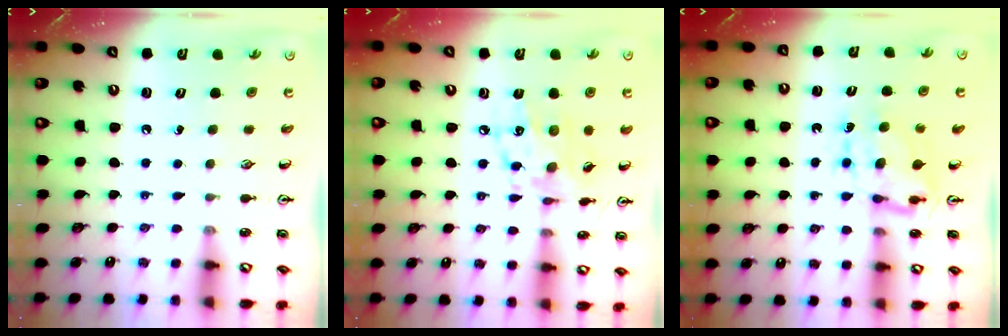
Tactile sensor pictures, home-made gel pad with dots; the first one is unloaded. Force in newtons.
{"total": 11.5, "press": 11.5, "slide": 0.8}
{"total": 6.9, "press": 6.9, "slide": 0.7}